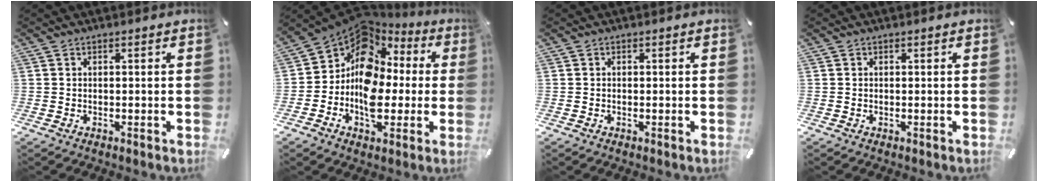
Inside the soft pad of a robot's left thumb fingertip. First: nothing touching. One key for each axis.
{"total": 12.4, "fx": -0.6, "fy": 10.2, "fz": 7.0, "tx": -0.156, "ty": -0.022, "tz": -0.011}
{"total": 0.0}
{"total": 0.0}